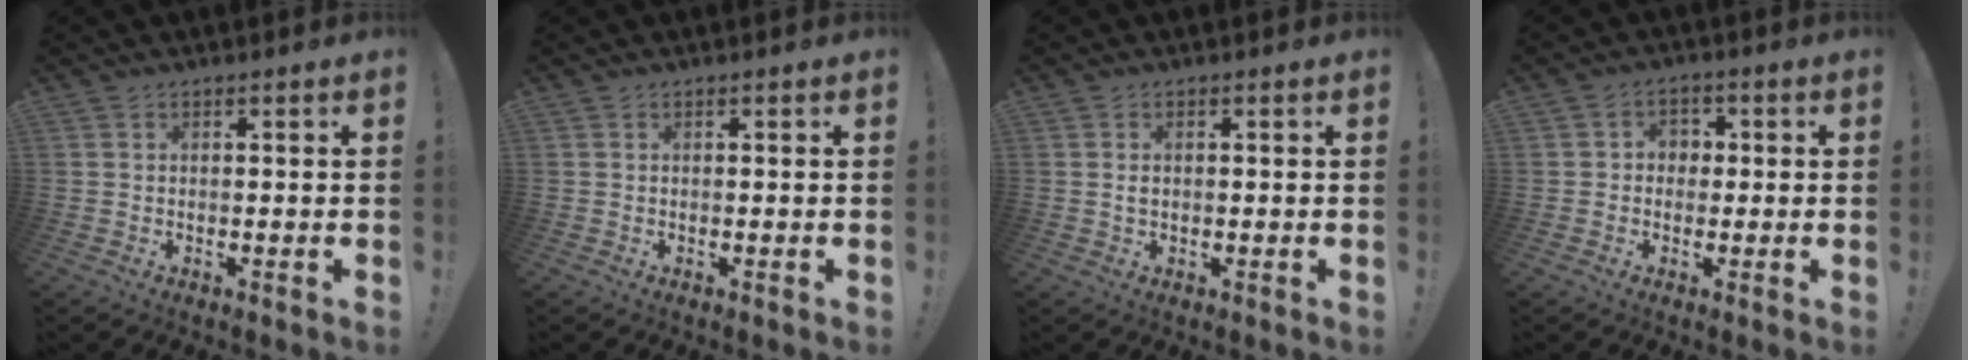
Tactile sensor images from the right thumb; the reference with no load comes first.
{"total": 0.0}
{"total": 1.1, "force": [0.3, 0.8, 0.7], "torque": [-0.007, 0.001, 0.002]}
{"total": 3.4, "force": [-0.4, 3.2, 1.3], "torque": [-0.012, 0.002, -0.011]}